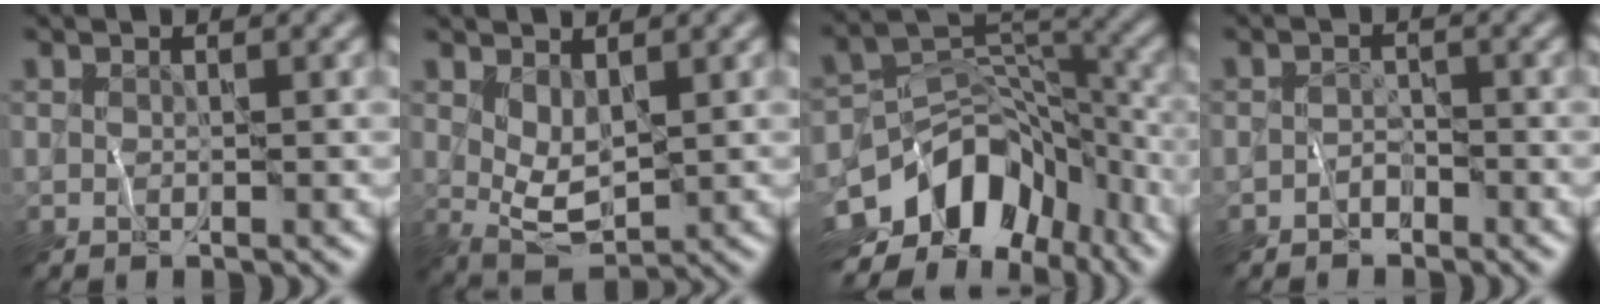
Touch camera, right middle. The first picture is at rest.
{"total": 3.0, "force": [1.2, 1.4, 2.4], "torque": [-0.048, -0.009, 0.028]}
{"total": 11.4, "force": [-5.5, 7.4, 6.6], "torque": [-0.104, 0.007, -0.100]}
{"total": 1.1, "force": [-1.0, 0.5, 0.1], "torque": [0.003, 0.010, -0.021]}